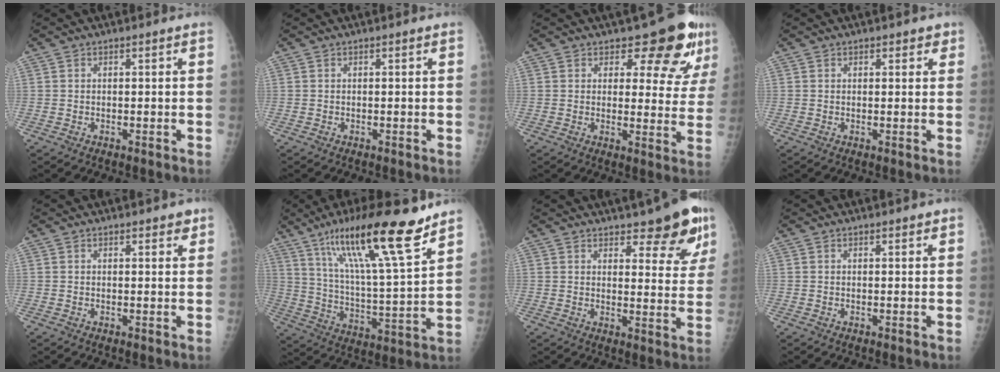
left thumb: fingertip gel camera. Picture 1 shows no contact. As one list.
[{"total": 0.0}, {"total": 10.4, "force": [8.2, 4.6, 4.5], "torque": [-0.018, -0.058, 0.086]}, {"total": 1.7, "force": [1.1, 1.1, 0.7], "torque": [0.011, -0.003, 0.009]}, {"total": 1.9, "force": [1.4, 0.8, 1.0], "torque": [0.001, -0.006, 0.014]}, {"total": 21.6, "force": [14.2, 3.0, 16.0], "torque": [-0.257, -0.058, 0.242]}, {"total": 11.0, "force": [7.4, 3.7, 7.2], "torque": [-0.052, -0.046, 0.094]}, {"total": 0.9, "force": [0.7, 0.3, 0.5], "torque": [-0.005, -0.003, 0.009]}]